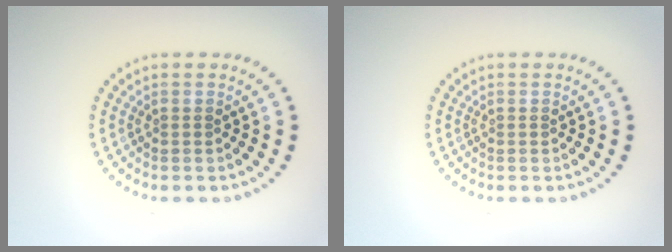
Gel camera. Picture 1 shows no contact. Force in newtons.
{"total": 0.0}